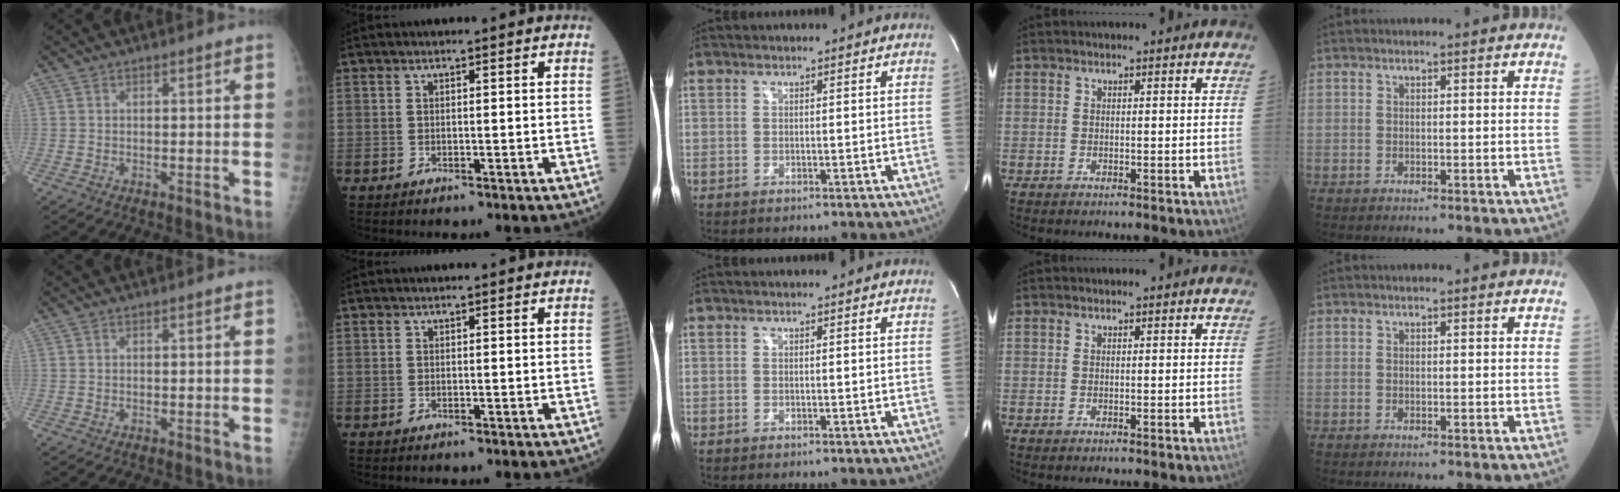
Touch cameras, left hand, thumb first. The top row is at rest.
{}